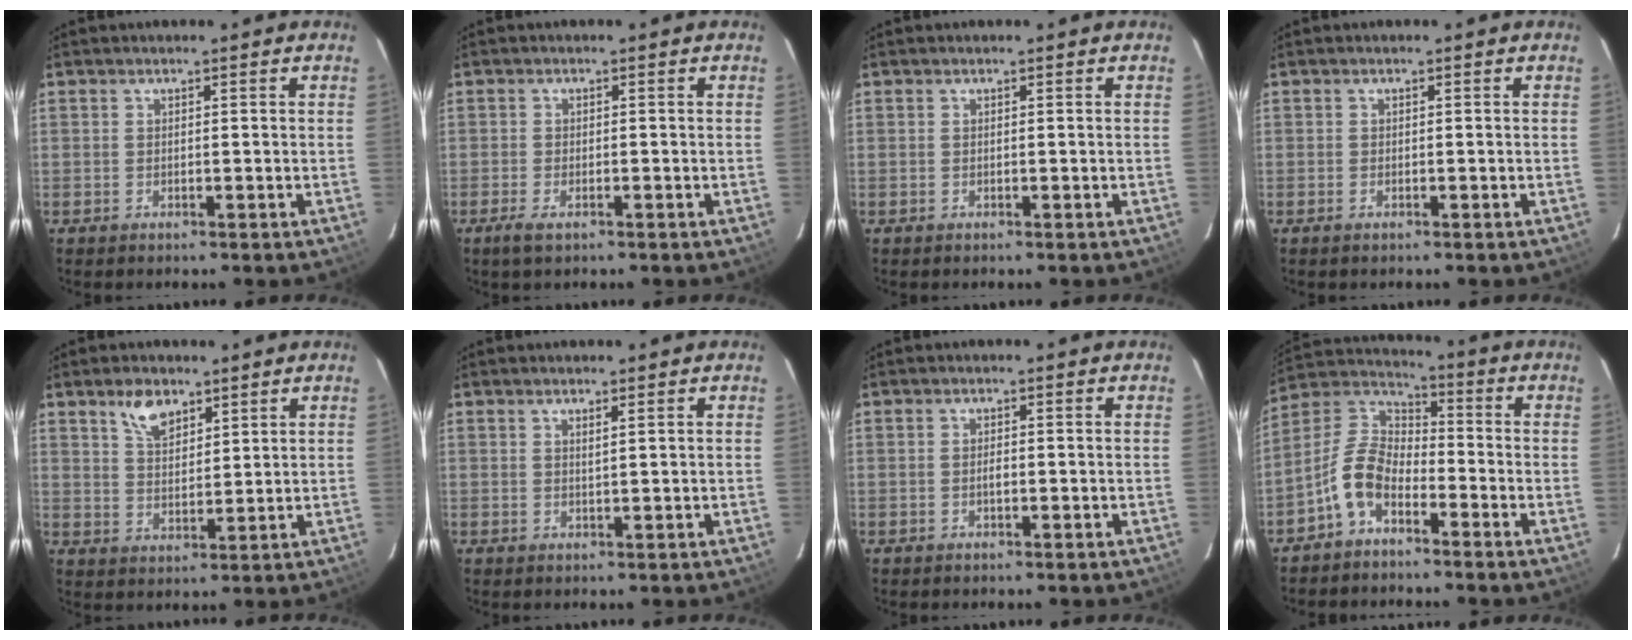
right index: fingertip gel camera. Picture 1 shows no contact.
{"total": 2.8, "force": [-1.8, 1.0, 1.9], "torque": [-0.044, -0.007, -0.034]}
{"total": 0.0}
{"total": 0.5, "force": [-0.4, 0.3, 0.3], "torque": [-0.006, -0.001, -0.008]}
{"total": 6.1, "force": [4.0, 3.1, 3.4], "torque": [-0.056, 0.005, 0.076]}
{"total": 1.1, "force": [0.6, 0.0, 0.9], "torque": [-0.015, 0.001, 0.011]}
{"total": 1.1, "force": [-0.3, 0.6, 0.8], "torque": [-0.015, 0.000, -0.005]}
{"total": 9.1, "force": [-5.1, 4.9, 5.8], "torque": [-0.126, 0.019, -0.109]}